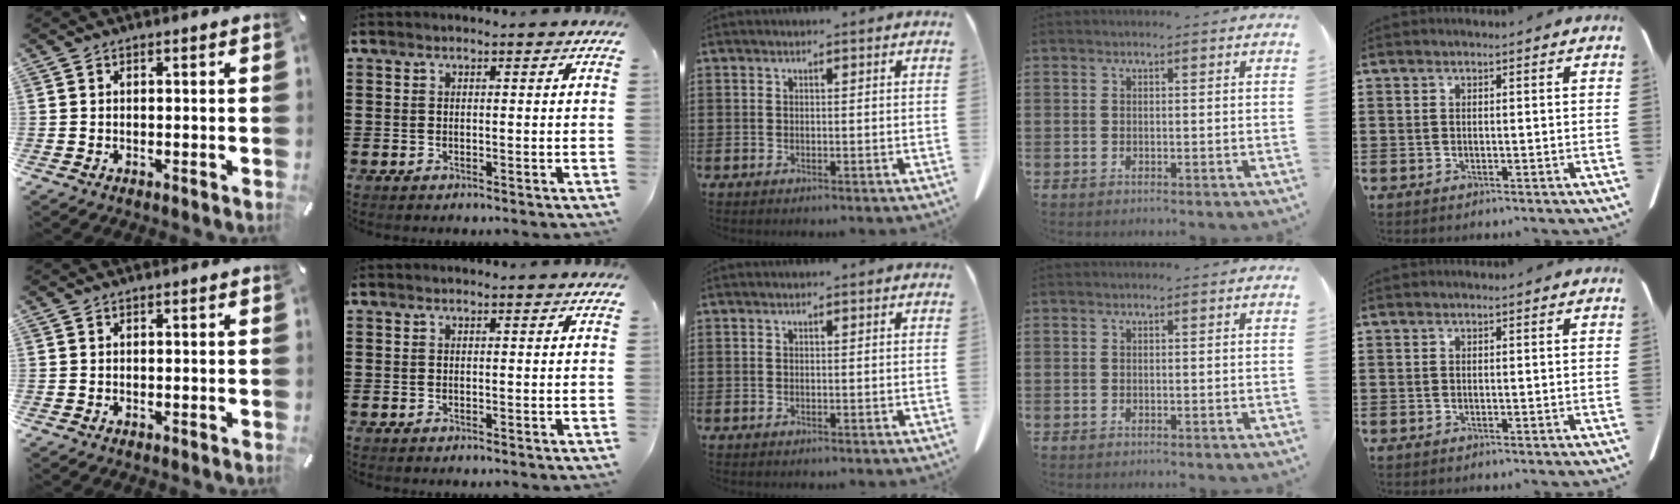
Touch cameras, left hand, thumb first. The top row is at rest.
{}